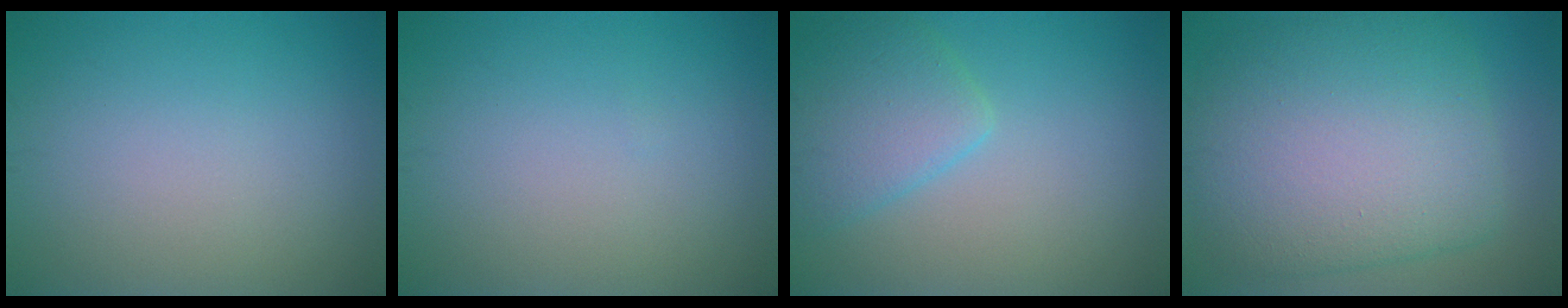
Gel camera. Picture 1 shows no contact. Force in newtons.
{"total": 0.0}
{"total": 4.0, "press": 4.0, "slide": 0.2}
{"total": 11.1, "press": 11.1, "slide": 0.4}